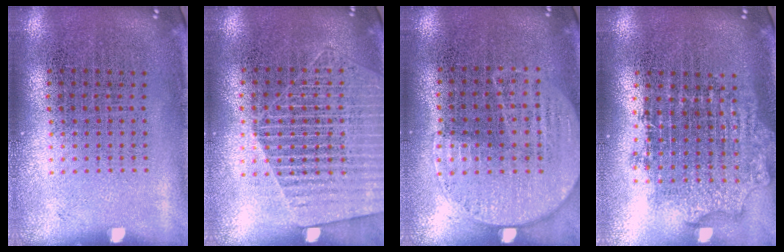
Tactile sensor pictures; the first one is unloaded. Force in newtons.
{"total": 1.7, "press": 1.6, "slide": 0.7}
{"total": 1.2, "press": 1.0, "slide": 0.7}
{"total": 1.8, "press": 1.4, "slide": 1.1}